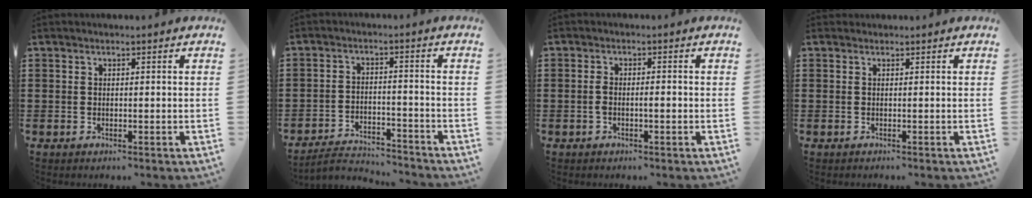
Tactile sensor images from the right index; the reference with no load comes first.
{"total": 3.7, "force": [-3.6, 0.4, 0.8], "torque": [-0.026, 0.003, -0.077]}
{"total": 1.9, "force": [-0.6, 0.4, 1.7], "torque": [-0.032, 0.003, -0.012]}
{"total": 0.0}